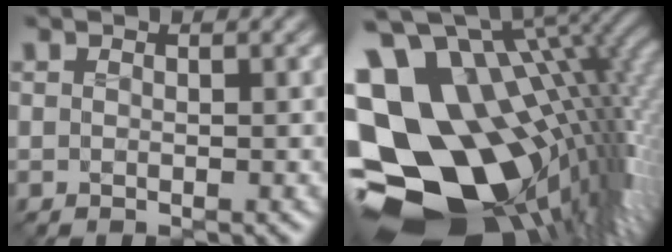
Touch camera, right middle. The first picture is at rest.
{"total": 19.3, "force": [0.2, 12.2, 14.9], "torque": [-0.291, -0.025, 0.024]}